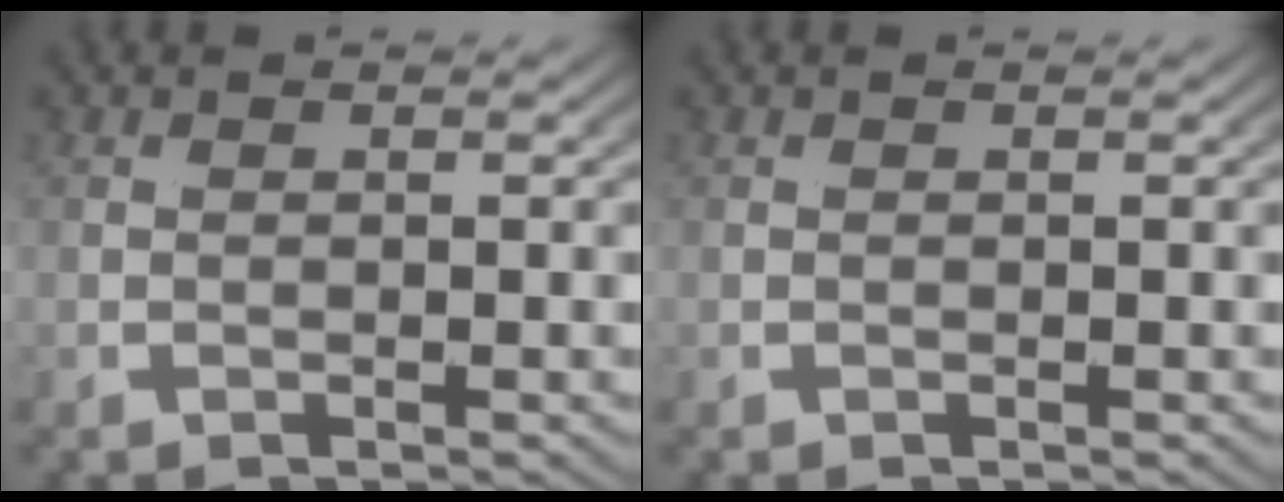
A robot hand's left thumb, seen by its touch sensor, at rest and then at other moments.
{"total": 0.0}